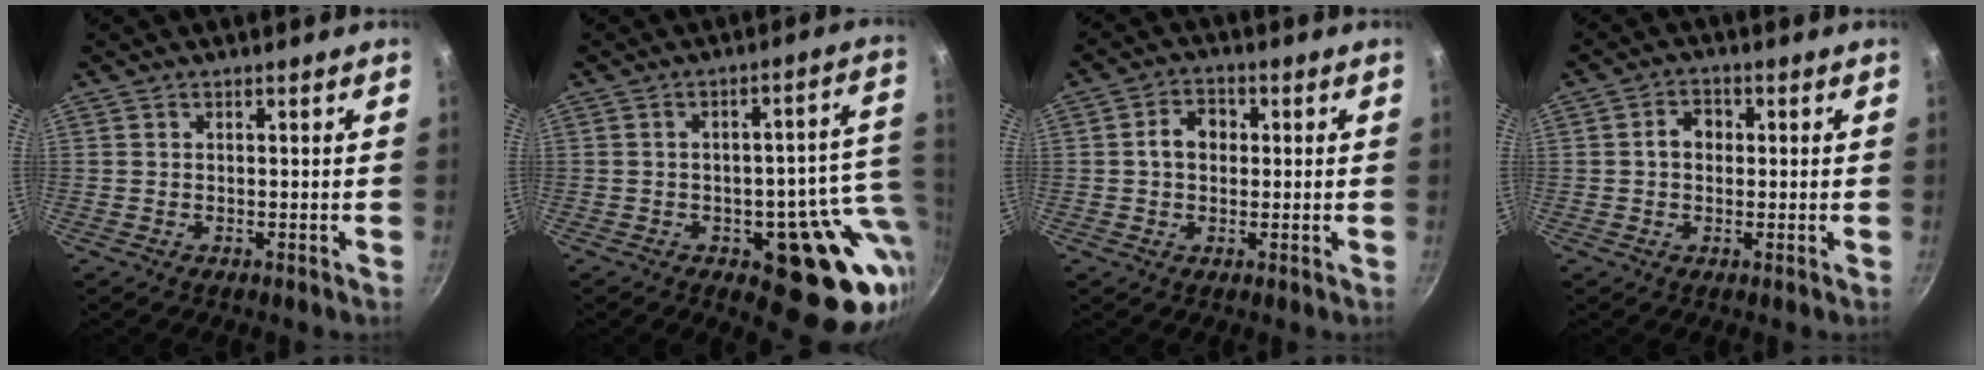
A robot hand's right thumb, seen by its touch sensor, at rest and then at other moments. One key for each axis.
{"total": 16.8, "fx": -2.9, "fy": 8.3, "fz": 14.3, "tx": -0.115, "ty": 0.012, "tz": -0.032}
{"total": 5.4, "fx": 0.5, "fy": 4.2, "fz": 3.3, "tx": -0.032, "ty": 0.014, "tz": 0.001}
{"total": 4.1, "fx": 0.3, "fy": 3.2, "fz": 2.5, "tx": -0.022, "ty": 0.010, "tz": -0.001}